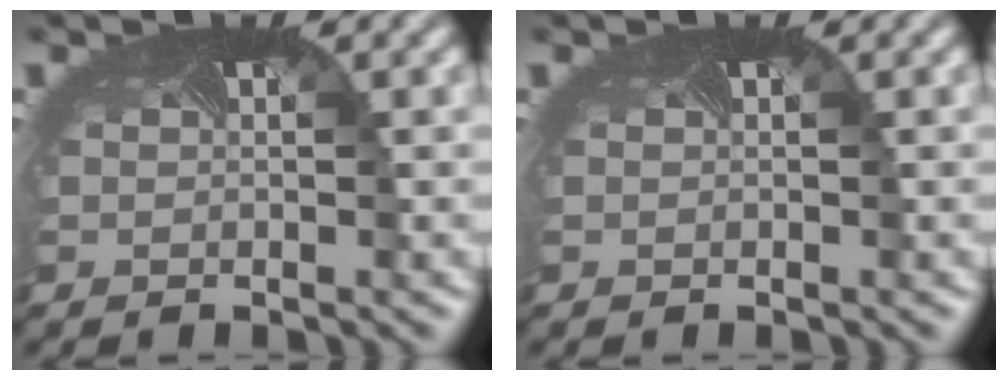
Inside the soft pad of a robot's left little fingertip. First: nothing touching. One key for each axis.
{"total": 0.0}